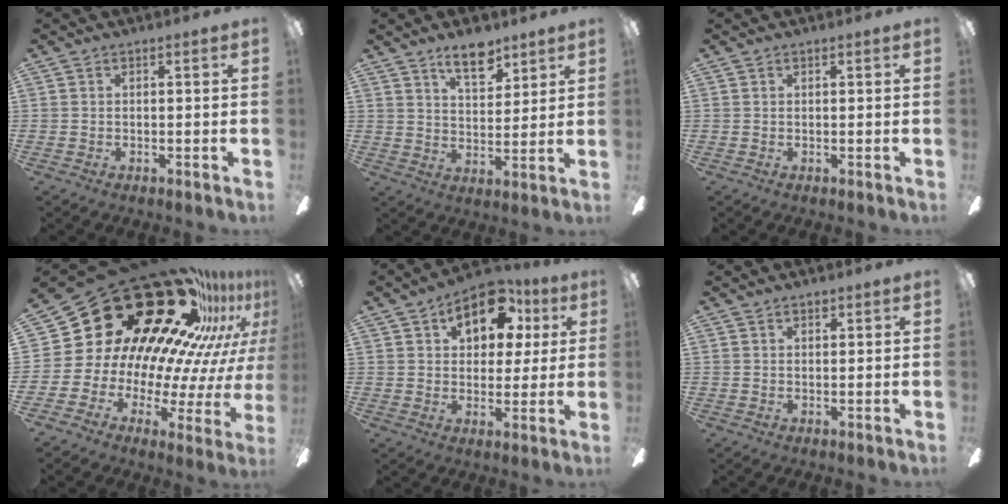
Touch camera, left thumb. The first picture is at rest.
{"total": 9.3, "force": [6.7, 4.2, 4.9], "torque": [-0.065, -0.034, 0.115]}
{"total": 0.0}
{"total": 33.6, "force": [21.5, 17.1, 19.2], "torque": [-0.243, -0.210, 0.435]}
{"total": 14.1, "force": [6.8, 8.5, 8.9], "torque": [-0.107, -0.017, 0.114]}
{"total": 1.2, "force": [1.0, 0.6, 0.2], "torque": [0.003, -0.003, 0.017]}